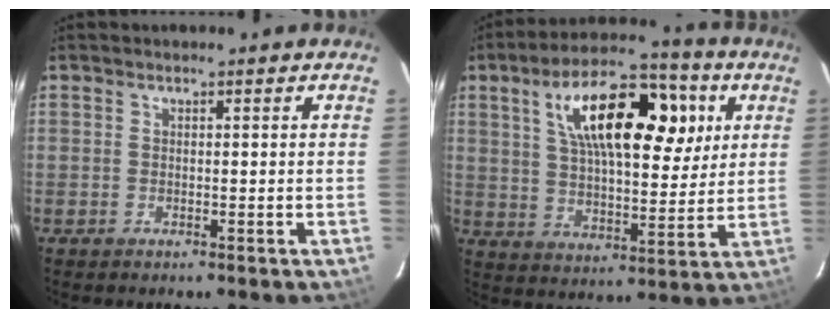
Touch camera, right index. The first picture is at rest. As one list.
[{"total": 20.2, "force": [7.5, 9.0, 16.5], "torque": [-0.293, 0.035, 0.119]}]